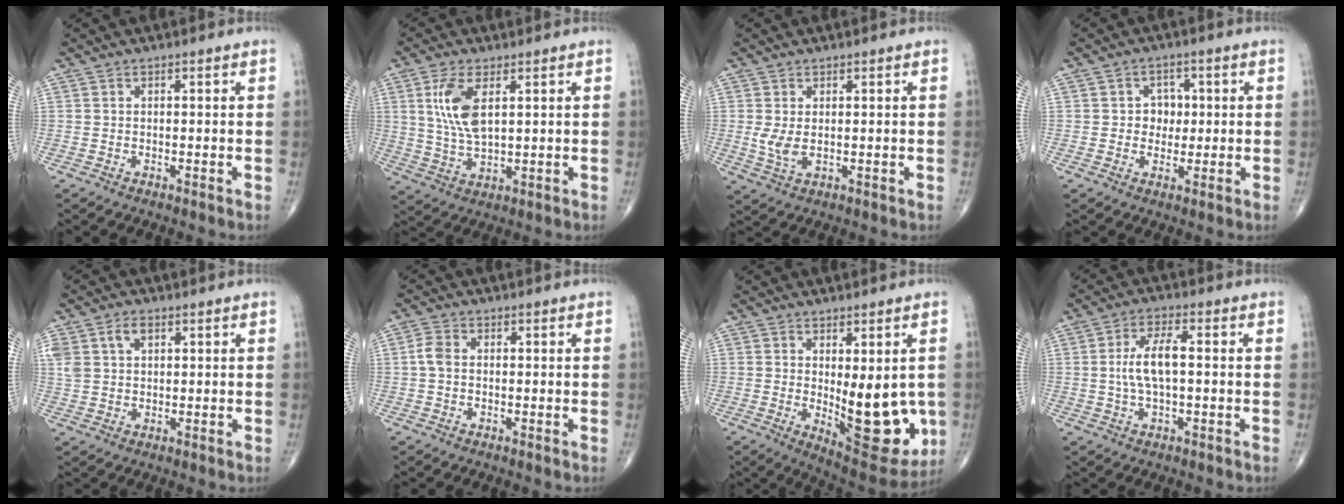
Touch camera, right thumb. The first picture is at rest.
{"total": 8.7, "force": [2.7, 3.8, 7.3], "torque": [-0.153, -0.012, 0.058]}
{"total": 3.4, "force": [0.3, 1.7, 3.0], "torque": [-0.068, -0.008, 0.013]}
{"total": 4.3, "force": [0.4, 3.7, 2.2], "torque": [-0.001, 0.006, 0.001]}
{"total": 5.6, "force": [2.3, 3.6, 3.6], "torque": [-0.073, 0.005, 0.050]}
{"total": 2.8, "force": [0.0, 1.9, 2.1], "torque": [-0.045, 0.006, -0.006]}
{"total": 15.0, "force": [-1.2, 6.1, 13.6], "torque": [-0.147, -0.030, 0.004]}
{"total": 7.0, "force": [0.1, 2.5, 6.5], "torque": [-0.140, 0.013, -0.001]}